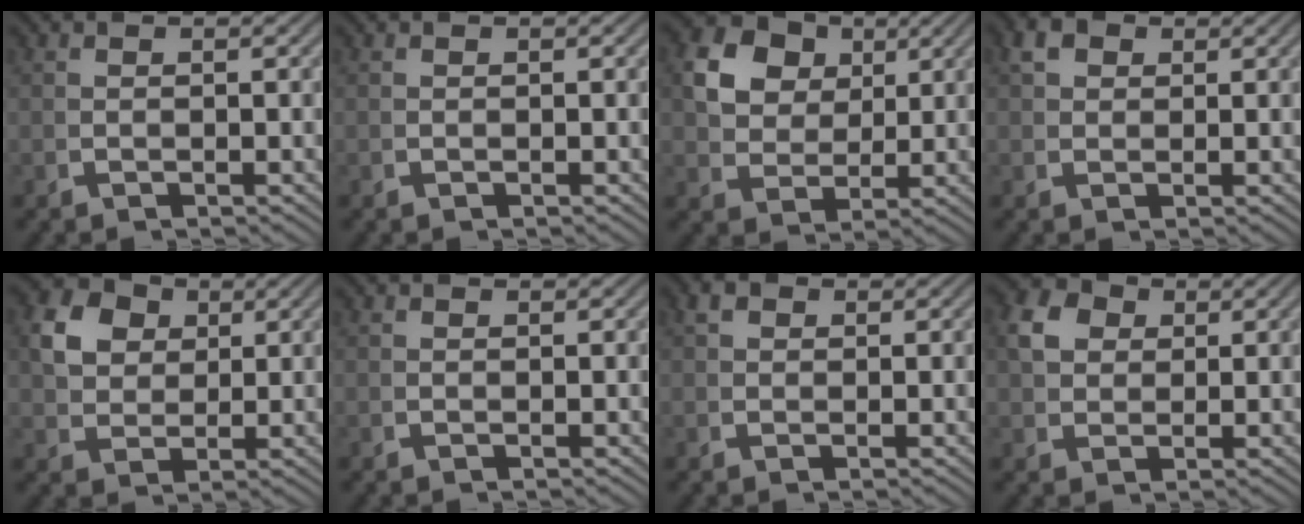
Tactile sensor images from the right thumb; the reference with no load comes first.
{"total": 0.0}
{"total": 10.5, "force": [3.4, 8.3, 5.4], "torque": [-0.119, -0.008, 0.058]}
{"total": 2.8, "force": [1.7, 1.8, 1.2], "torque": [-0.028, -0.004, 0.032]}
{"total": 7.0, "force": [2.8, 5.3, 3.6], "torque": [-0.083, -0.007, 0.054]}
{"total": 0.0}
{"total": 1.8, "force": [1.1, 1.2, 0.7], "torque": [-0.018, -0.005, 0.022]}
{"total": 5.0, "force": [2.3, 3.7, 2.5], "torque": [-0.057, -0.001, 0.044]}